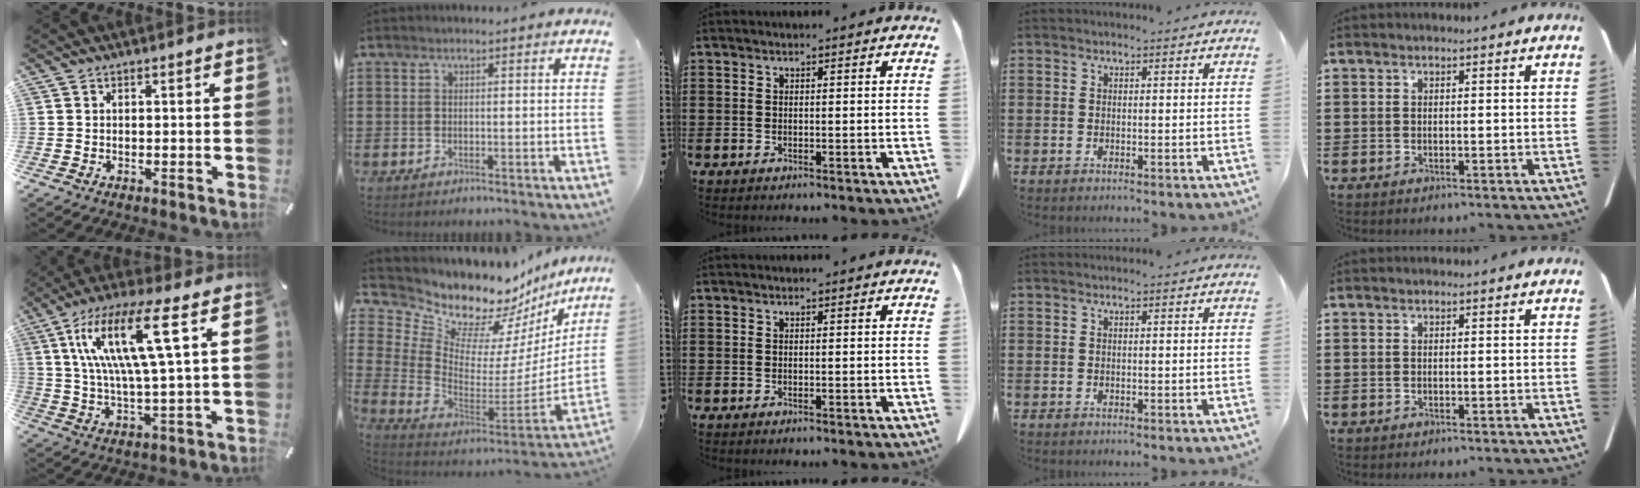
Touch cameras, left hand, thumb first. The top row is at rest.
{"thumb": {"total": 17.1, "force": [5.9, 3.1, 15.7], "torque": [-0.330, -0.004, 0.085]}, "index": {"total": 9.6, "force": [8.3, 4.5, 1.6], "torque": [-0.070, -0.080, 0.144]}}